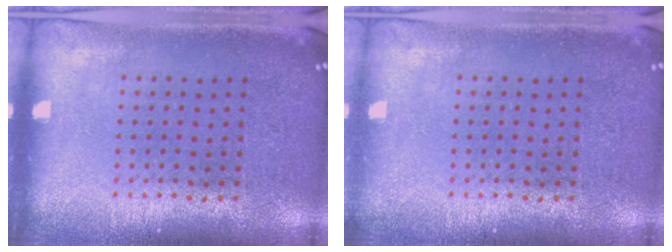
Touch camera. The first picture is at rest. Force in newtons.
{"total": 0.5, "press": 0.5, "slide": 0.1}